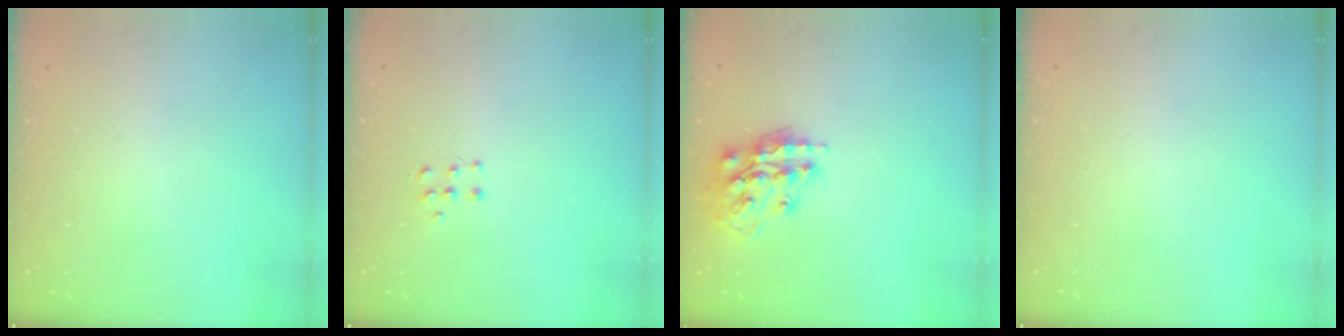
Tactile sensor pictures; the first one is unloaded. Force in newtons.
{"total": 4.8, "press": 4.7, "slide": 0.8}
{"total": 14.9, "press": 14.9, "slide": 1.1}
{"total": 0.0}